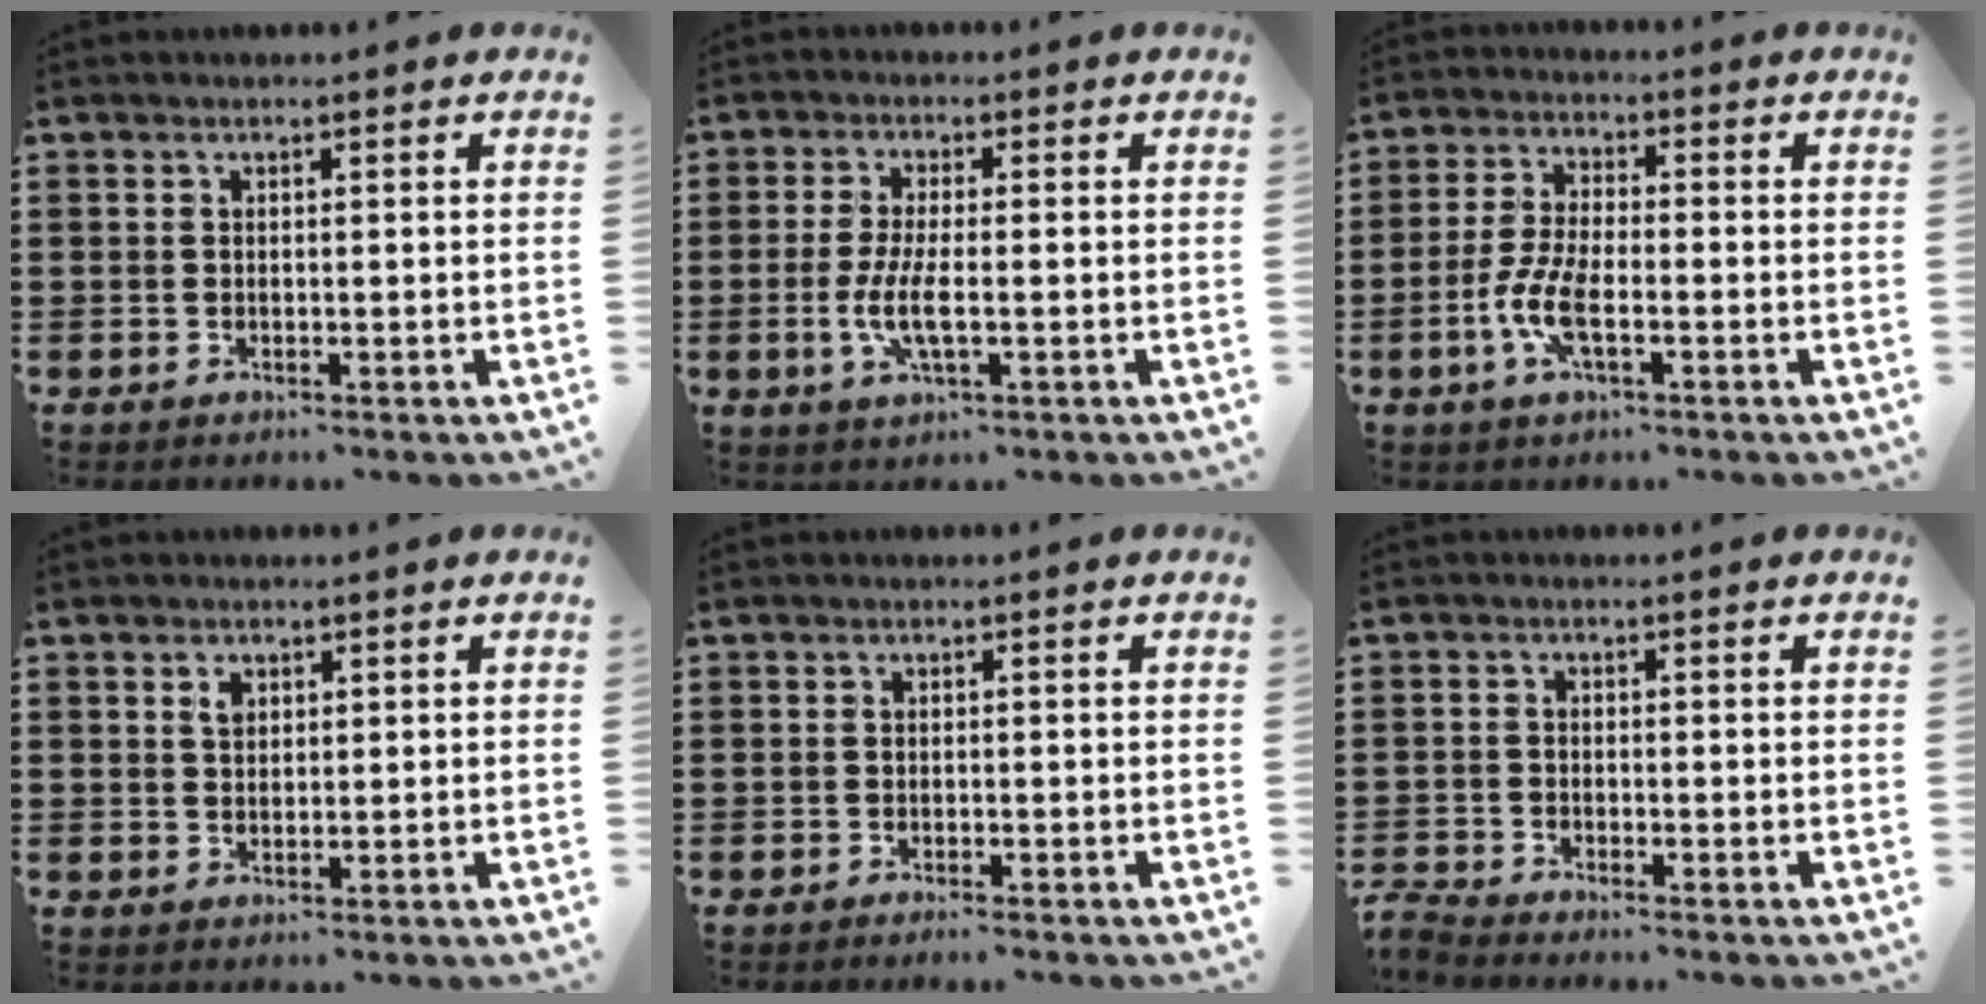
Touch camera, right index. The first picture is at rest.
{"total": 5.7, "force": [-1.4, 1.3, 5.4], "torque": [-0.120, -0.010, -0.032]}
{"total": 6.6, "force": [-2.2, 2.2, 5.9], "torque": [-0.139, -0.012, -0.047]}
{"total": 1.7, "force": [0.9, 1.1, 1.0], "torque": [-0.022, 0.005, 0.017]}
{"total": 0.7, "force": [-0.7, 0.0, 0.2], "torque": [-0.005, -0.003, -0.014]}
{"total": 2.1, "force": [-2.1, -0.1, 0.1], "torque": [-0.008, -0.003, -0.044]}